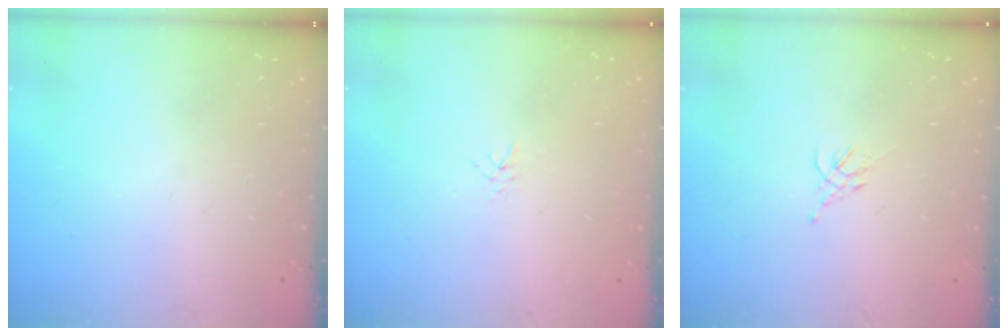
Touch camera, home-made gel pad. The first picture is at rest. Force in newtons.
{"total": 1.9, "press": 1.9, "slide": 0.3}
{"total": 1.5, "press": 1.4, "slide": 0.6}